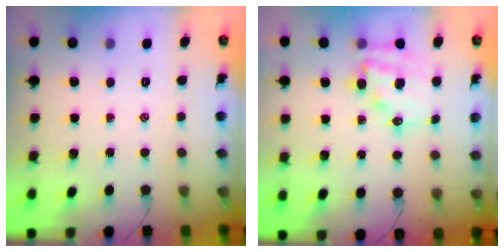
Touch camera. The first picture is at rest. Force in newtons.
{"total": 13.4, "press": 13.1, "slide": 3.1}